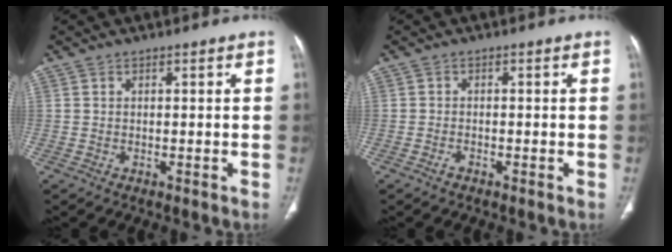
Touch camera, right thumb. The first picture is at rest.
{"total": 1.1, "force": [-0.8, 0.5, 0.6], "torque": [-0.012, 0.003, -0.017]}